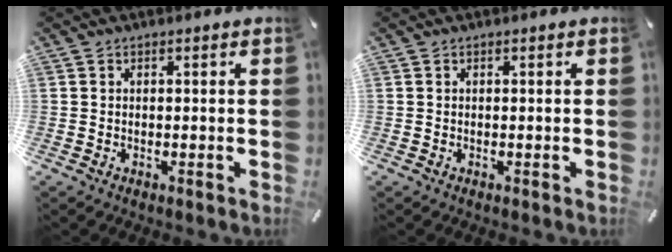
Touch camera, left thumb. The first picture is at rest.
{"total": 0.0}